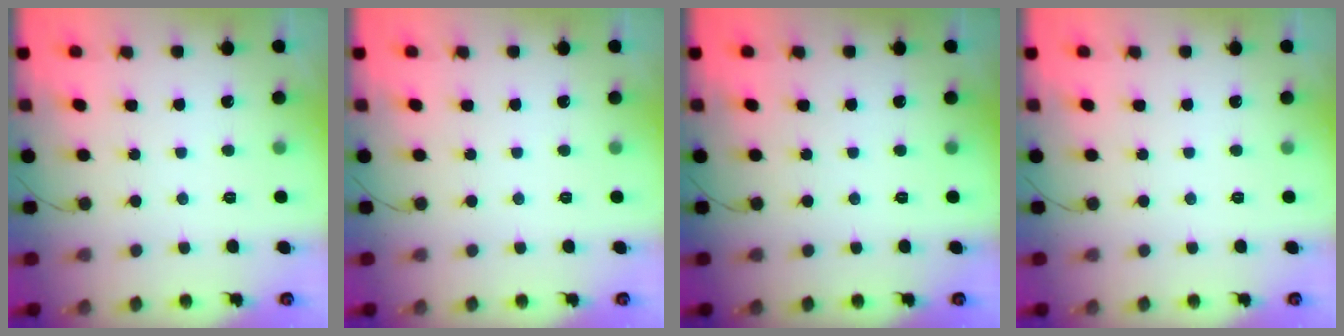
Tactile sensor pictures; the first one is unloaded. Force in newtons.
{"total": 0.0}
{"total": 0.0}
{"total": 0.0}